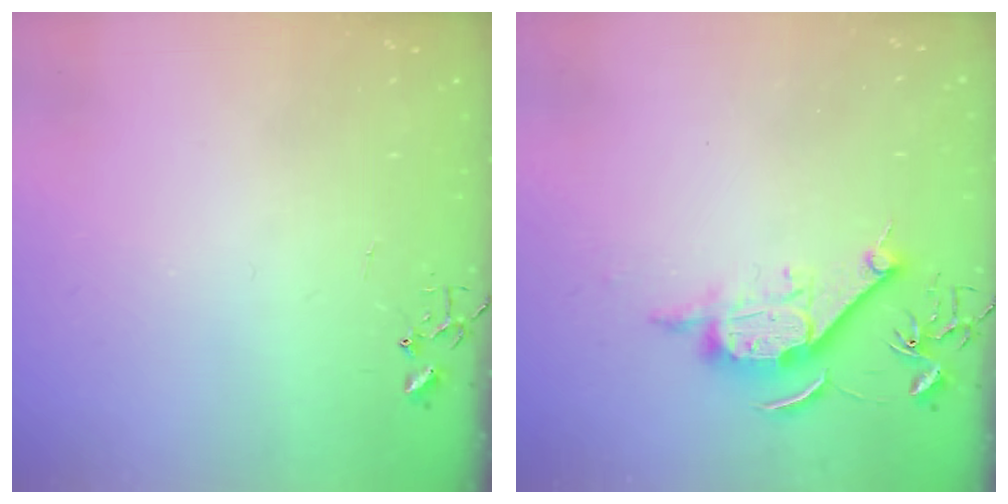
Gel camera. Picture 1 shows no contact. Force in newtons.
{"total": 11.3, "press": 11.3, "slide": 0.5}